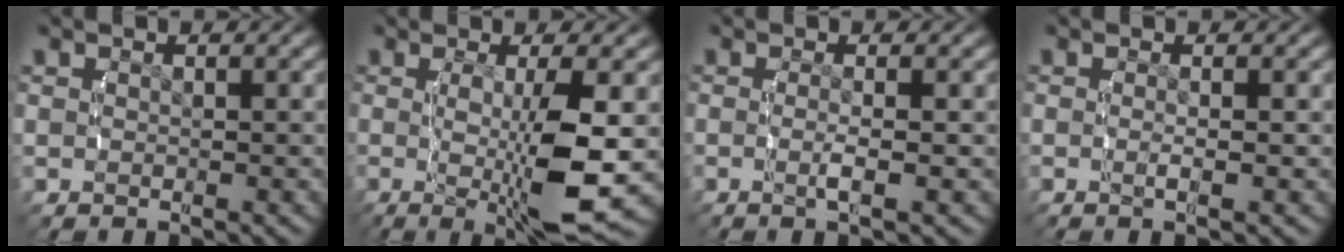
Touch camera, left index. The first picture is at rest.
{"total": 7.8, "force": [-1.0, 1.3, 7.7], "torque": [-0.133, -0.018, -0.004]}
{"total": 2.1, "force": [-0.6, -0.1, 2.0], "torque": [-0.047, -0.009, -0.008]}
{"total": 1.6, "force": [-0.5, -0.1, 1.6], "torque": [-0.037, -0.008, -0.007]}